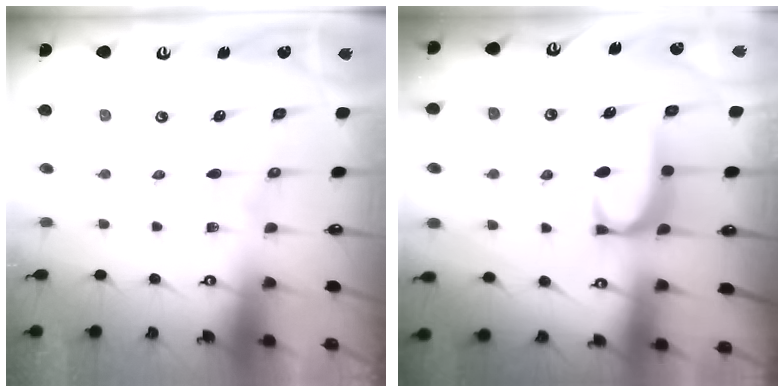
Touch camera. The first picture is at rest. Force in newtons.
{"total": 1.9, "press": 1.8, "slide": 0.5}